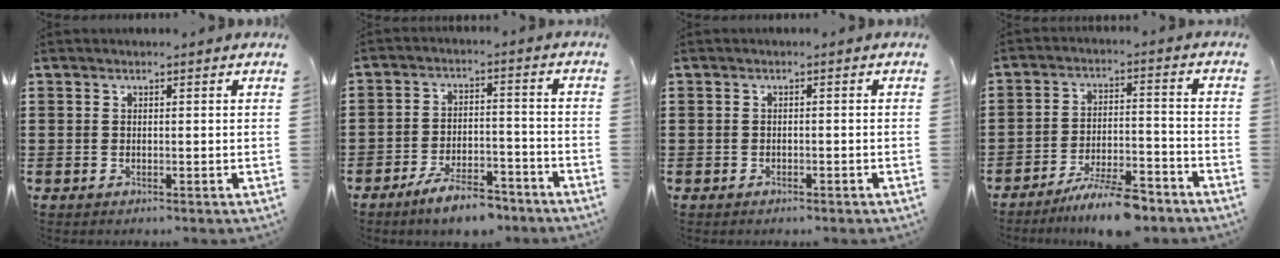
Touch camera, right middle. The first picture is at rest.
{"total": 7.0, "force": [-6.2, 1.6, 2.9], "torque": [-0.054, 0.010, -0.115]}
{"total": 0.8, "force": [-0.7, 0.3, 0.2], "torque": [-0.006, -0.002, -0.014]}
{"total": 8.4, "force": [-7.1, 1.0, 4.2], "torque": [-0.072, 0.009, -0.130]}